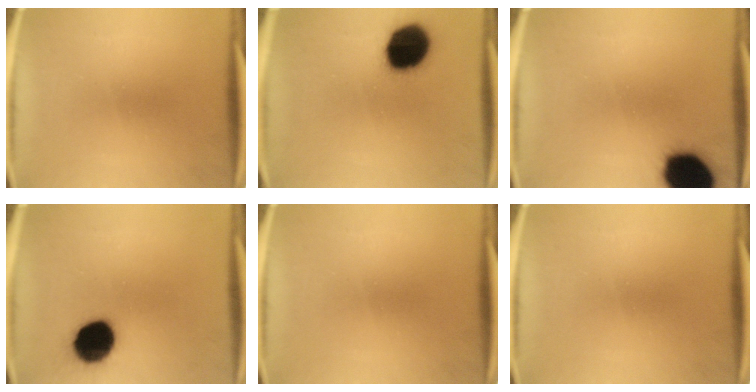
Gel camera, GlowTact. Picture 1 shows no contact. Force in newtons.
{"total": 17.1}
{"total": 18.6}
{"total": 14.1}
{"total": 0.0}
{"total": 0.0}